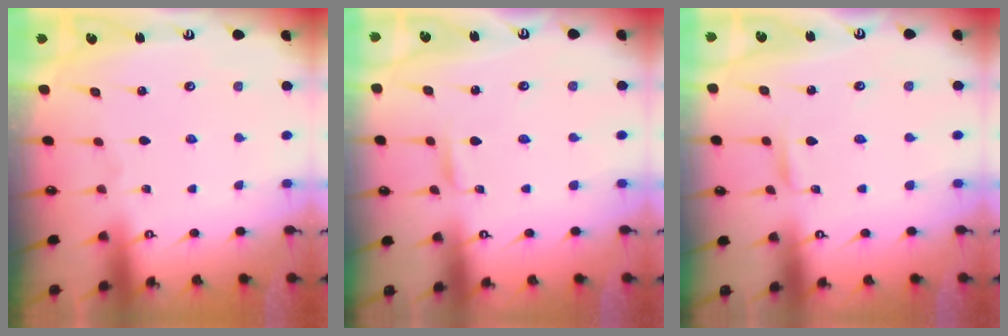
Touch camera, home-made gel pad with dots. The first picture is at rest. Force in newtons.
{"total": 1.6, "press": 1.6, "slide": 0.2}
{"total": 1.6, "press": 1.6, "slide": 0.2}